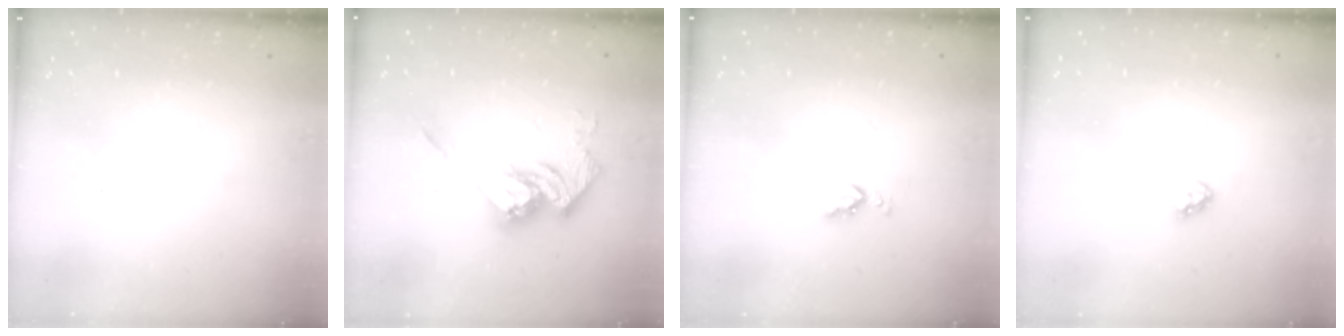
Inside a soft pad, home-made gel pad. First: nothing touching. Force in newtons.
{"total": 15.1, "press": 15.0, "slide": 1.5}
{"total": 3.2, "press": 3.2, "slide": 0.5}
{"total": 2.9, "press": 2.9, "slide": 0.7}